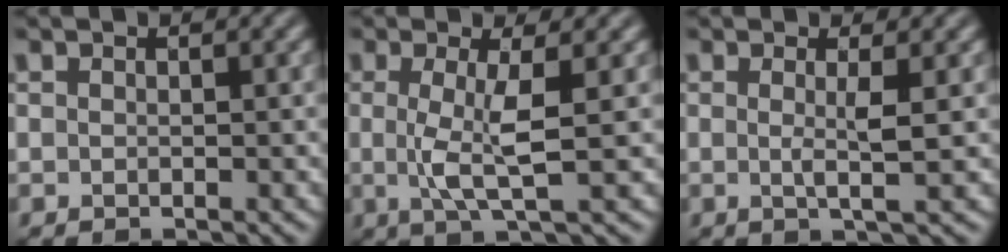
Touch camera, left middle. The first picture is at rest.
{"total": 4.0, "force": [0.1, 0.7, 3.9], "torque": [-0.077, -0.004, 0.001]}
{"total": 2.3, "force": [0.2, 0.3, 2.2], "torque": [-0.041, -0.004, -0.002]}